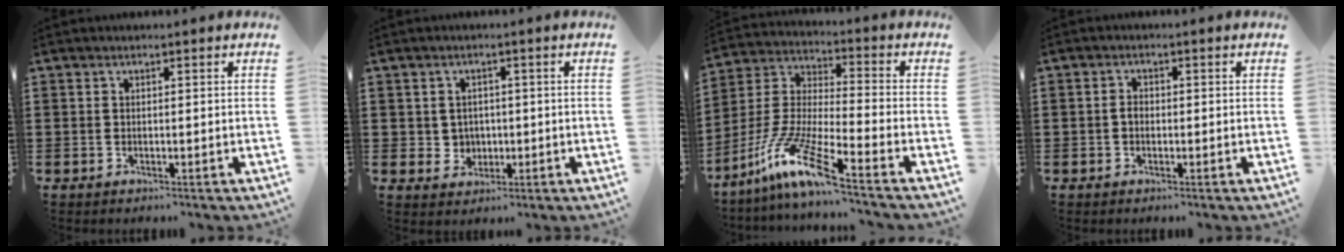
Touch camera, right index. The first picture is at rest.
{"total": 2.7, "force": [0.1, 2.7, 0.7], "torque": [-0.026, 0.009, 0.000]}
{"total": 11.5, "force": [-8.2, 0.0, 8.1], "torque": [-0.197, -0.020, -0.172]}
{"total": 1.6, "force": [-0.3, 1.1, 1.1], "torque": [-0.024, 0.004, -0.007]}